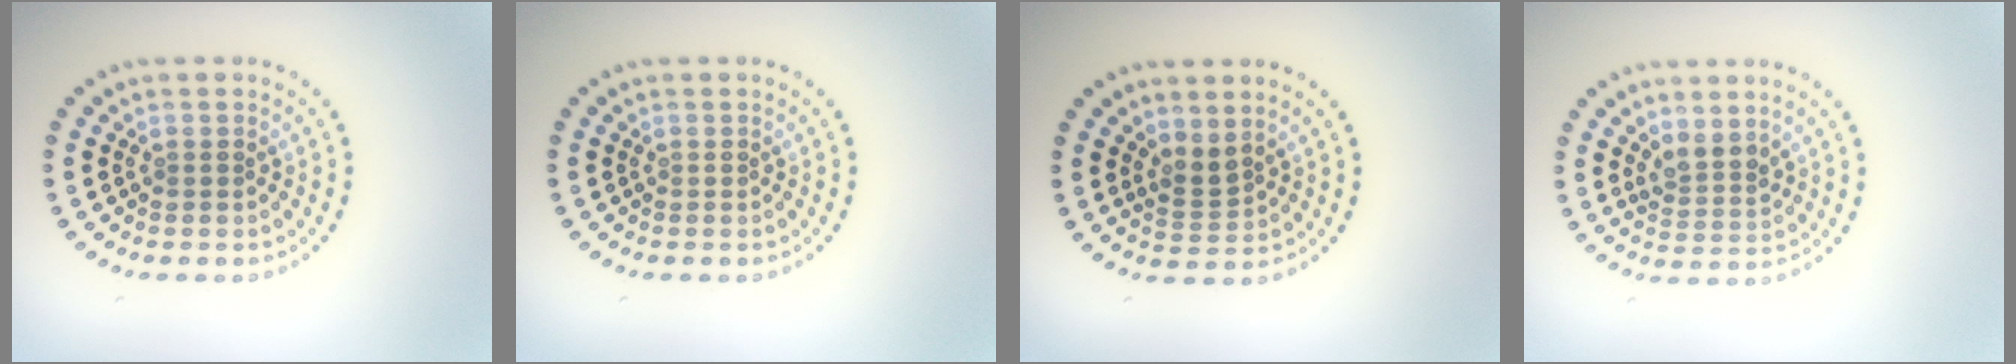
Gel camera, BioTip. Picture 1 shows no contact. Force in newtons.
{"total": 0.0}
{"total": 1.9, "press": 1.3, "slide": 1.3}
{"total": 2.2, "press": 1.9, "slide": 1.2}